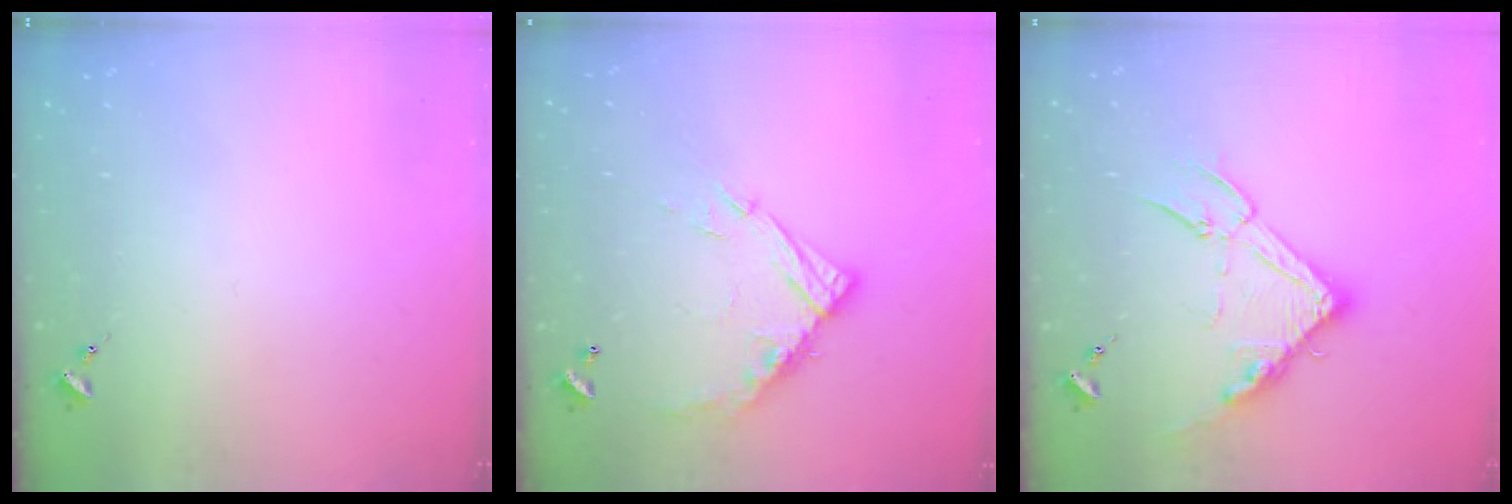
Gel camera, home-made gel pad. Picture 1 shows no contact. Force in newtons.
{"total": 13.3, "press": 13.2, "slide": 1.2}
{"total": 15.6, "press": 15.6, "slide": 0.6}